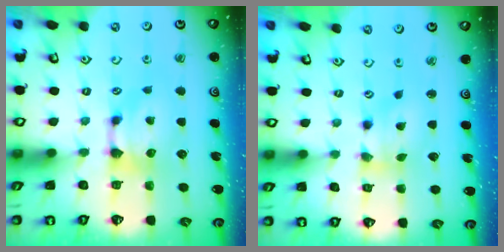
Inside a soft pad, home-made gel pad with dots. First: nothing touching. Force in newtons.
{"total": 2.1, "press": 1.6, "slide": 1.3}